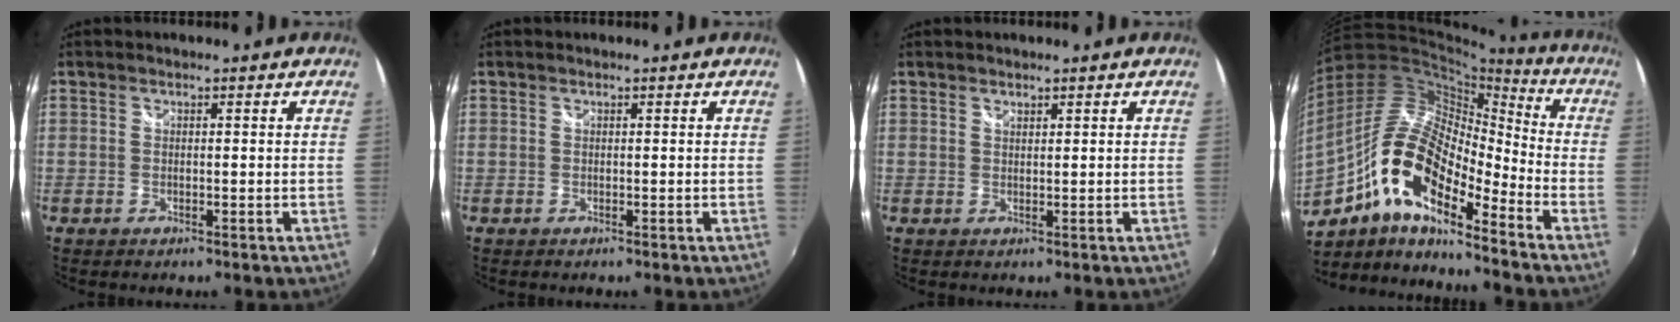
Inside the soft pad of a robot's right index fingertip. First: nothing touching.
{"total": 0.0}
{"total": 0.8, "force": [0.7, 0.2, 0.1], "torque": [-0.001, 0.000, 0.013]}
{"total": 18.9, "force": [-9.8, 6.9, 14.7], "torque": [-0.265, -0.001, -0.200]}